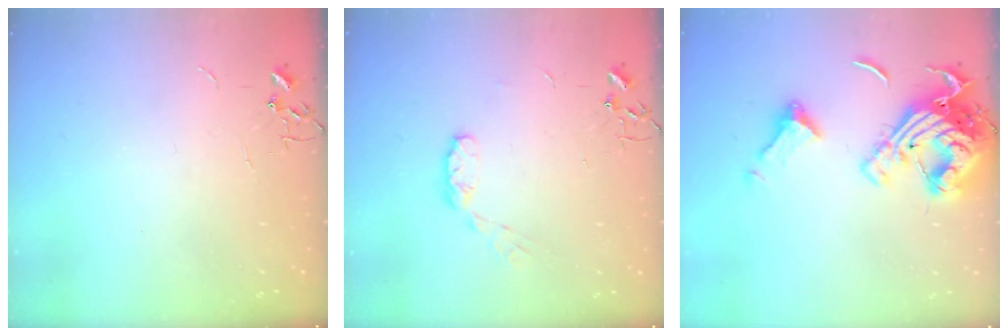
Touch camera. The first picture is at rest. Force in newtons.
{"total": 6.5, "press": 6.5, "slide": 0.5}
{"total": 18.8, "press": 18.7, "slide": 2.0}